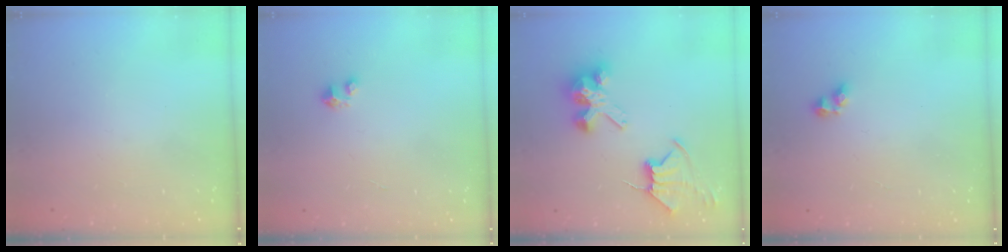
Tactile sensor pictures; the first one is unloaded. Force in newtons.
{"total": 2.1, "press": 2.1, "slide": 0.1}
{"total": 9.8, "press": 9.7, "slide": 1.2}
{"total": 2.9, "press": 2.6, "slide": 1.1}